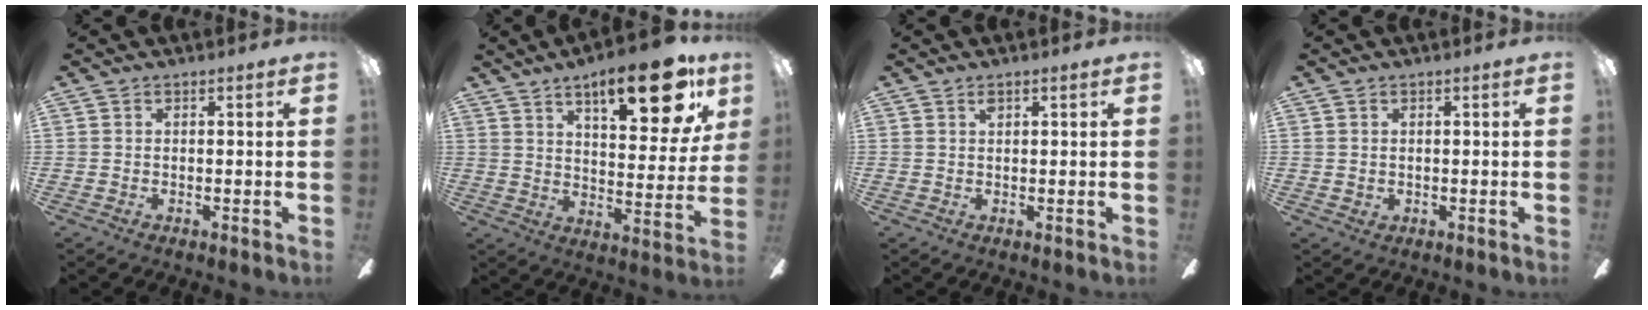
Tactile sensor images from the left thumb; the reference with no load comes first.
{"total": 19.7, "force": [11.6, 6.9, 14.4], "torque": [-0.197, -0.056, 0.177]}
{"total": 1.4, "force": [0.9, 0.5, 0.9], "torque": [-0.019, 0.003, 0.016]}
{"total": 0.9, "force": [0.5, 0.6, 0.3], "torque": [-0.007, 0.003, 0.010]}